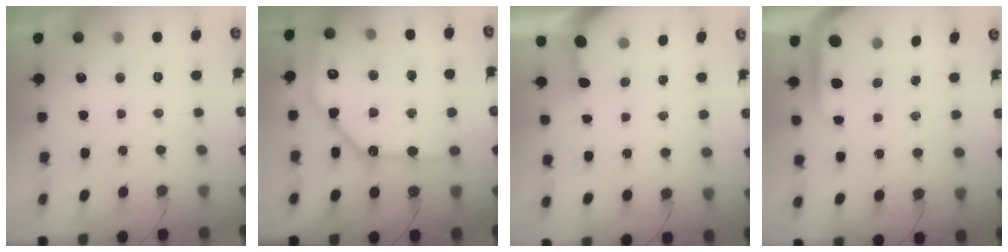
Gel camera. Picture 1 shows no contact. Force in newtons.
{"total": 20.9, "press": 20.8, "slide": 2.3}
{"total": 3.3, "press": 3.3, "slide": 0.3}
{"total": 7.2, "press": 7.2, "slide": 0.7}